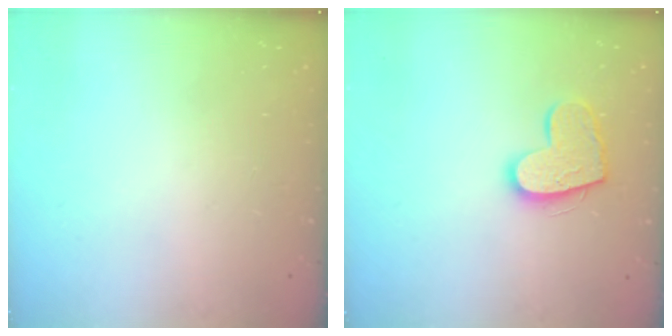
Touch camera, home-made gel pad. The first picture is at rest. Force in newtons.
{"total": 13.3, "press": 13.3, "slide": 0.9}